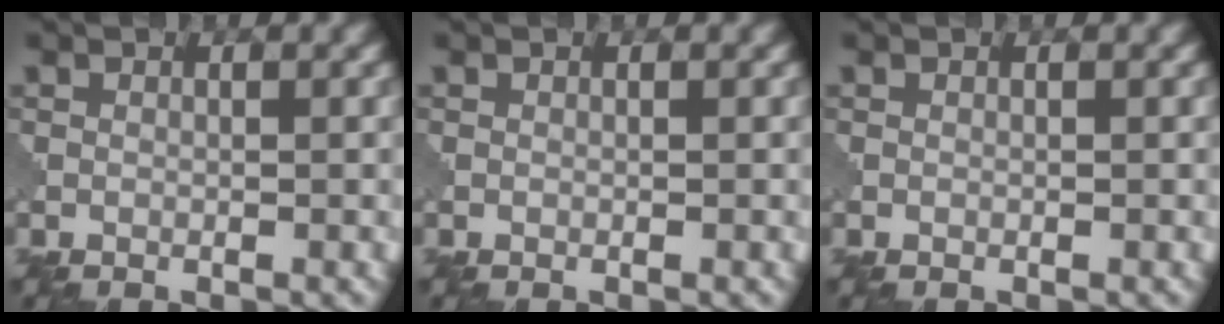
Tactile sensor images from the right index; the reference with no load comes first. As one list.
[{"total": 0.0}, {"total": 0.0}]